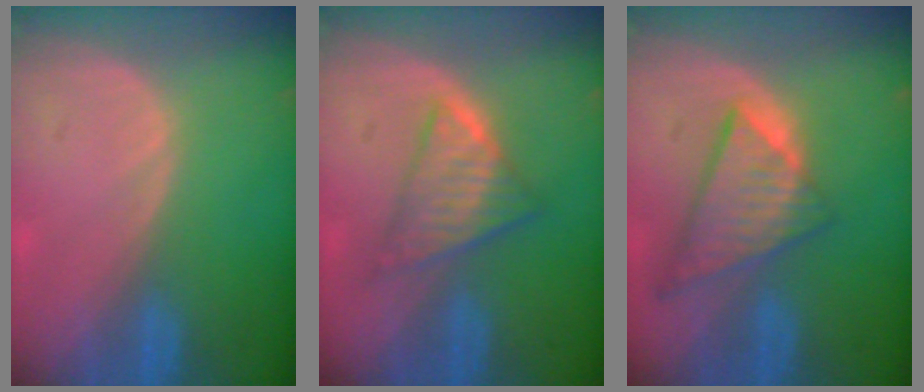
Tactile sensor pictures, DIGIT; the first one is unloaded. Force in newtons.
{"total": 6.0, "press": 5.7, "slide": 2.1}
{"total": 8.7, "press": 7.5, "slide": 4.3}